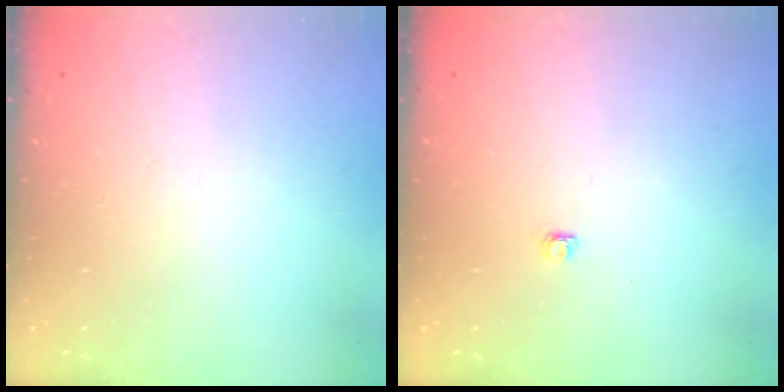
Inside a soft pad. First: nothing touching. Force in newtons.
{"total": 2.8, "press": 2.8, "slide": 0.4}